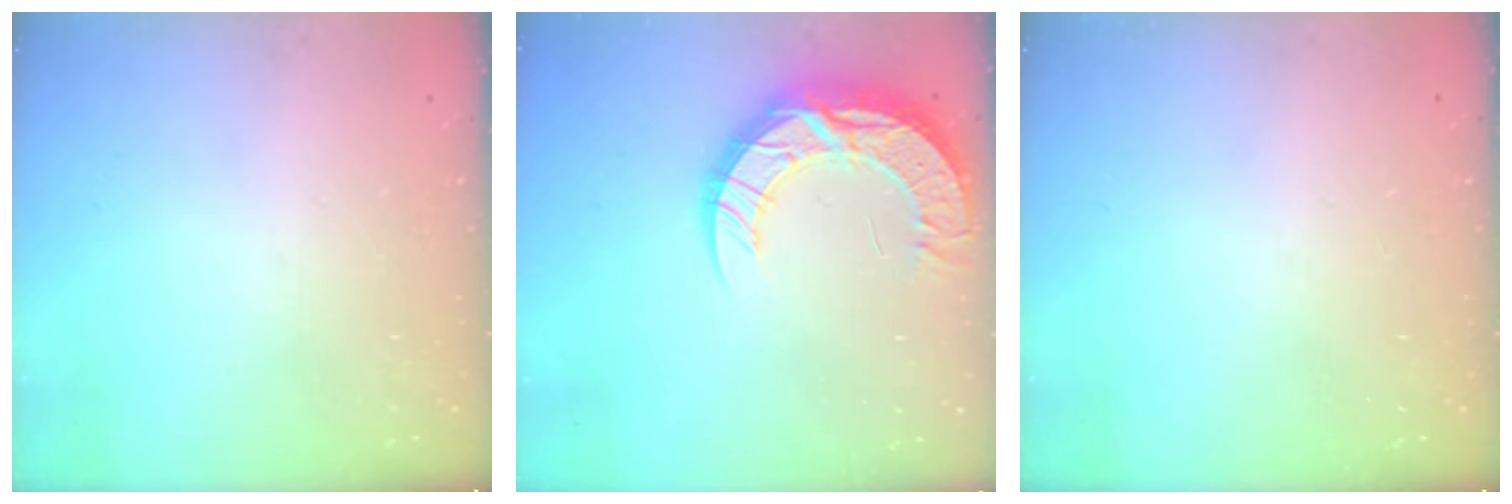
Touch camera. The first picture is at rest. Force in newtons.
{"total": 16.1, "press": 16.1, "slide": 1.3}
{"total": 0.0}